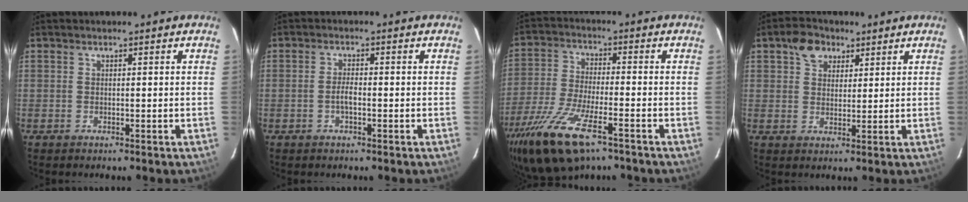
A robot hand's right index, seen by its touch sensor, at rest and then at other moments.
{"total": 2.2, "force": [-0.8, 0.7, 1.9], "torque": [-0.039, 0.003, -0.017]}
{"total": 17.5, "force": [-10.7, 6.2, 12.5], "torque": [-0.268, -0.050, -0.198]}
{"total": 5.5, "force": [3.0, 4.1, 2.3], "torque": [-0.032, 0.016, 0.051]}